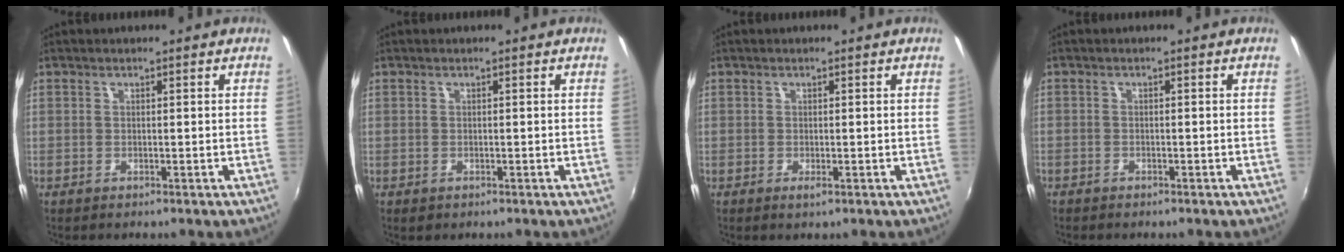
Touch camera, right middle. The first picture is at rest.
{"total": 0.7, "force": [-0.3, 0.5, 0.2], "torque": [-0.005, -0.004, -0.006]}
{"total": 1.0, "force": [-0.5, 0.2, 0.9], "torque": [-0.016, -0.005, -0.008]}
{"total": 1.5, "force": [-1.4, 0.5, 0.4], "torque": [-0.016, -0.001, -0.022]}